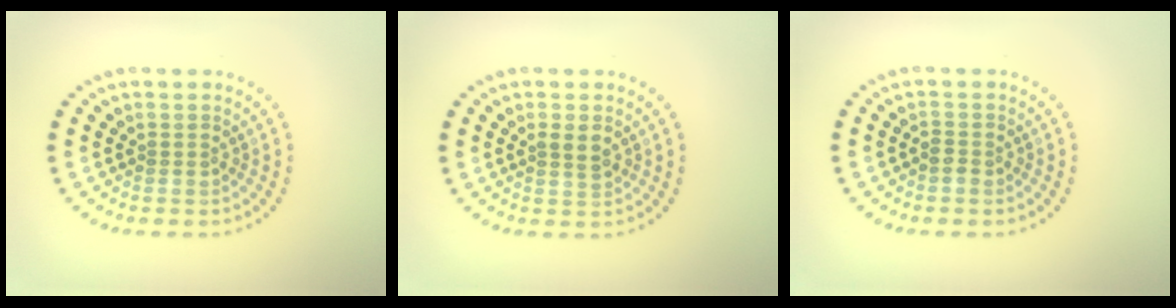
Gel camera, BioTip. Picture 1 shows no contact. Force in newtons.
{"total": 1.5, "press": 1.5, "slide": 0.3}
{"total": 0.9, "press": 0.8, "slide": 0.4}